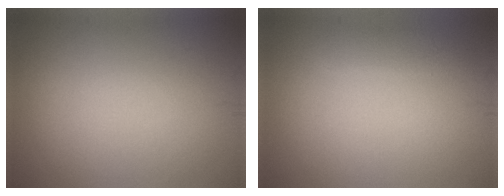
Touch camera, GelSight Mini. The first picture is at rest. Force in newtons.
{"total": 1.4, "press": 1.4, "slide": 0.1}